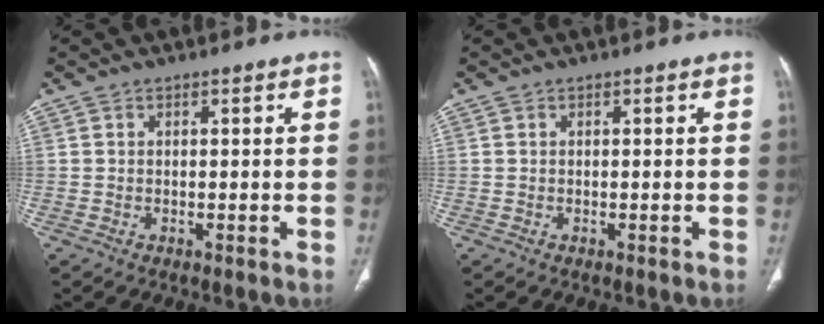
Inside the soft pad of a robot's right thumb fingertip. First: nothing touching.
{"total": 0.0}